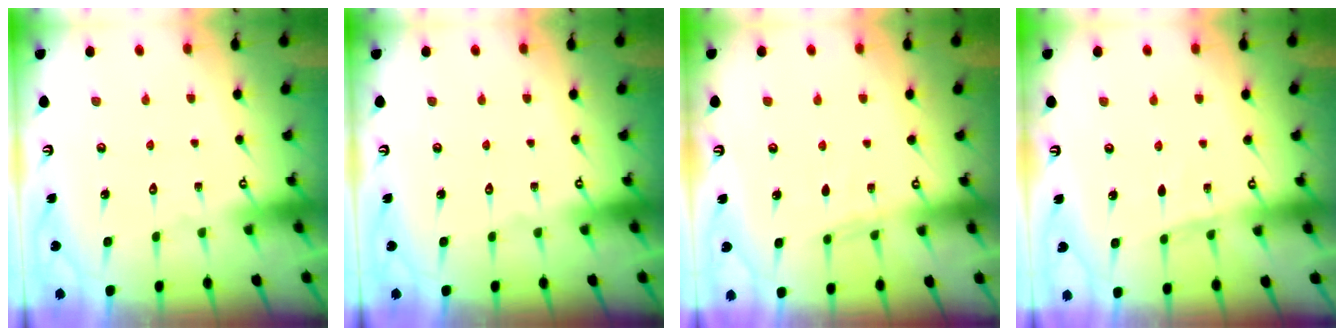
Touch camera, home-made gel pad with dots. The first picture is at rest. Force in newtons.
{"total": 0.0}
{"total": 3.9, "press": 3.9, "slide": 0.5}
{"total": 4.9, "press": 4.8, "slide": 0.4}